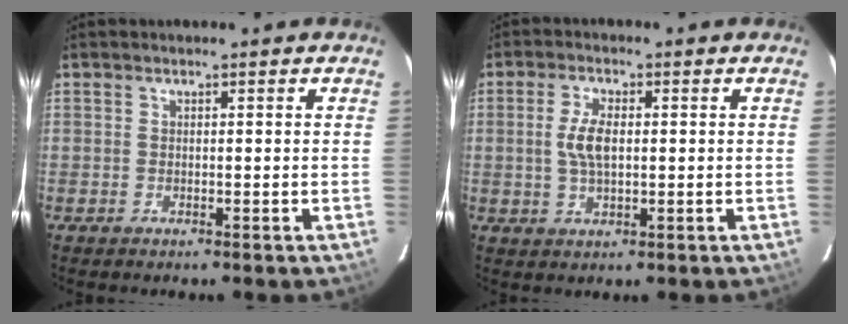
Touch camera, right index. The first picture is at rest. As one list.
[{"total": 5.1, "force": [0.3, 2.2, 4.6], "torque": [-0.090, 0.002, 0.007]}]